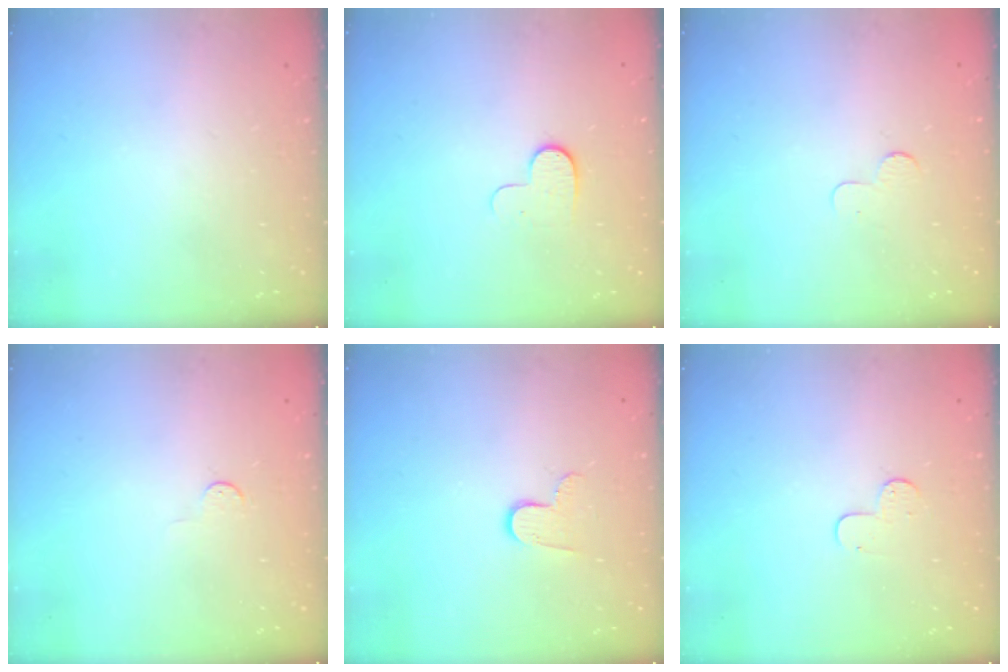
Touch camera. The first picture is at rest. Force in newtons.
{"total": 5.4, "press": 5.3, "slide": 1.2}
{"total": 2.3, "press": 2.3, "slide": 0.2}
{"total": 2.8, "press": 2.8, "slide": 0.4}
{"total": 6.5, "press": 6.4, "slide": 0.6}
{"total": 4.3, "press": 4.3, "slide": 0.4}